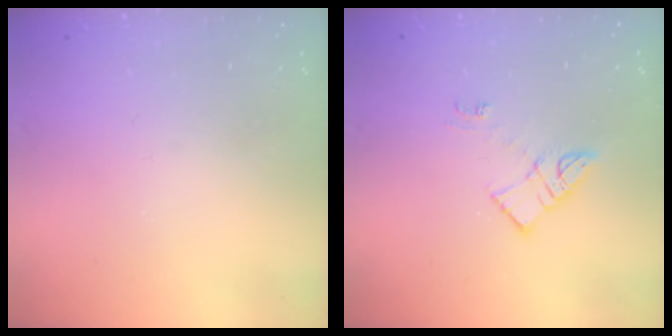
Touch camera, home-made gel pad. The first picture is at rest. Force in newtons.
{"total": 6.4, "press": 6.4, "slide": 0.6}